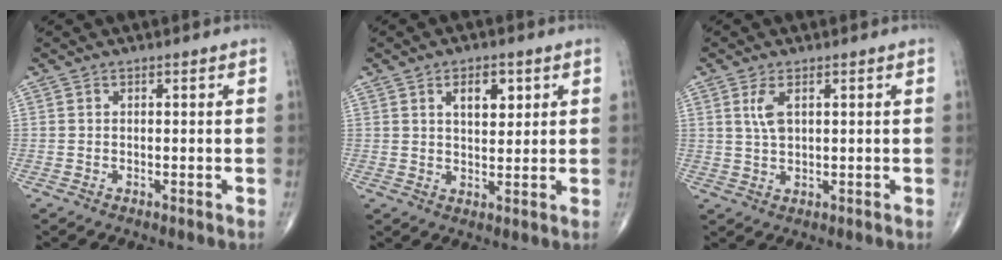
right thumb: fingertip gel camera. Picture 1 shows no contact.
{"total": 5.7, "force": [2.4, 3.1, 4.2], "torque": [-0.046, -0.013, 0.037]}
{"total": 3.7, "force": [1.4, 1.7, 3.0], "torque": [-0.062, -0.003, 0.031]}